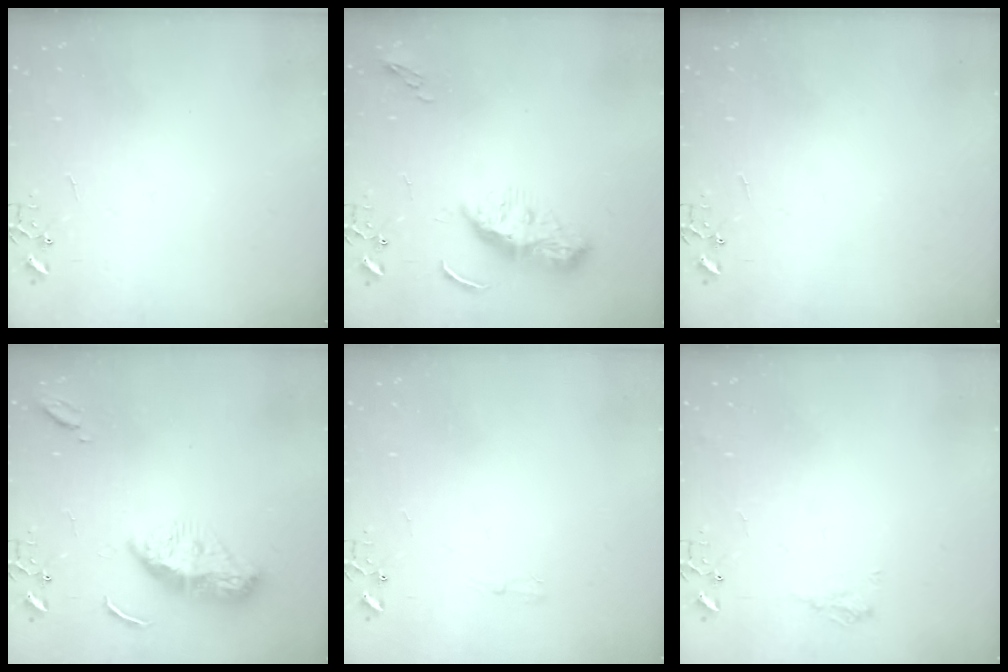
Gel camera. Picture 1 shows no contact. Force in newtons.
{"total": 8.5, "press": 8.5, "slide": 0.3}
{"total": 0.0}
{"total": 11.1, "press": 11.0, "slide": 1.0}
{"total": 5.5, "press": 5.4, "slide": 0.6}
{"total": 8.5, "press": 8.4, "slide": 0.8}